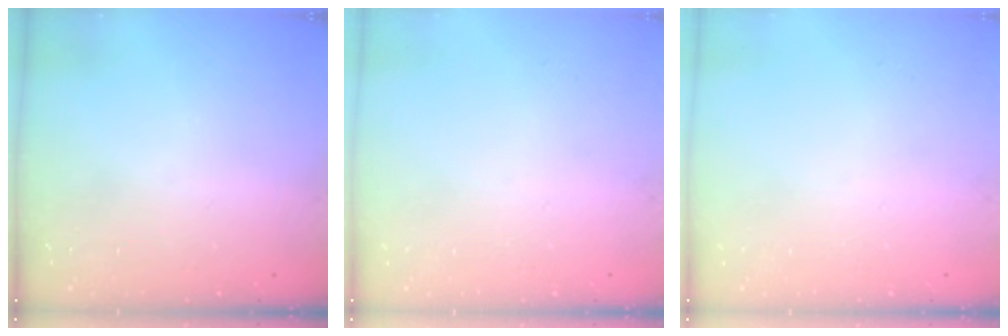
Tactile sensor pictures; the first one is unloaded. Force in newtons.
{"total": 0.0}
{"total": 0.0}